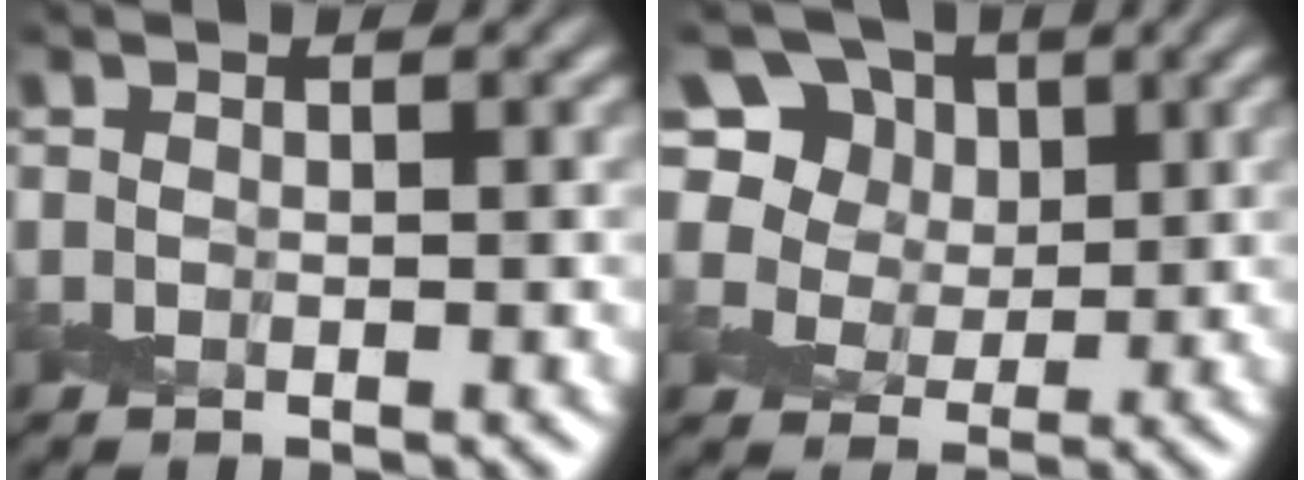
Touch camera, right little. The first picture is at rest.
{"total": 10.2, "force": [5.4, 6.9, 5.3], "torque": [-0.096, 0.026, 0.081]}